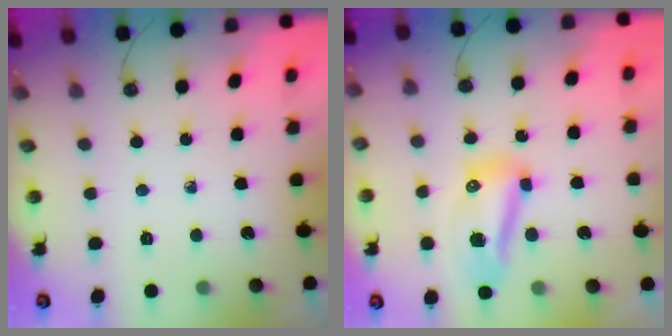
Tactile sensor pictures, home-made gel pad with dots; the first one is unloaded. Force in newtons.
{"total": 9.5, "press": 9.5, "slide": 1.0}